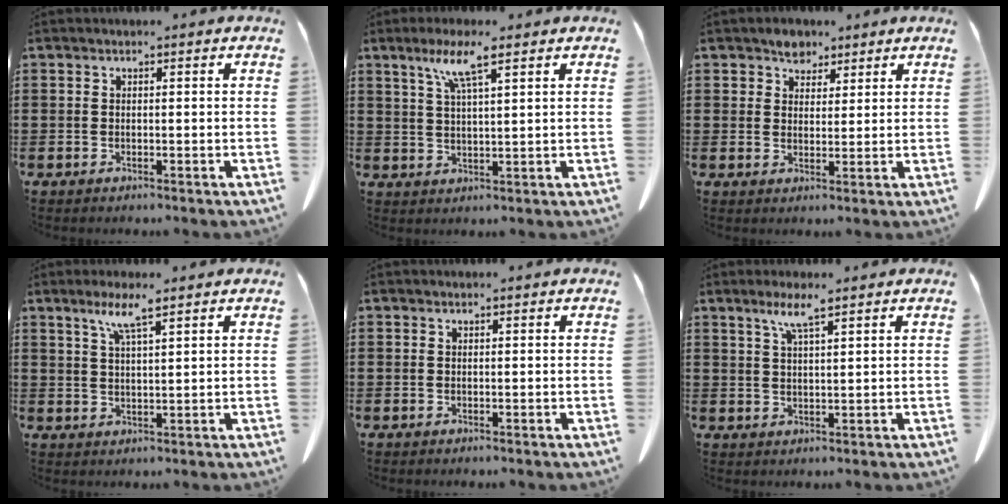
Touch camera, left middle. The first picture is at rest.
{"total": 6.2, "force": [3.8, 0.7, 4.8], "torque": [-0.105, 0.006, 0.064]}
{"total": 3.6, "force": [2.8, 2.3, 0.4], "torque": [-0.022, 0.009, 0.052]}
{"total": 4.9, "force": [3.3, 0.4, 3.6], "torque": [-0.080, 0.003, 0.056]}
{"total": 0.0}
{"total": 4.1, "force": [2.8, 0.4, 3.0], "torque": [-0.067, 0.004, 0.048]}